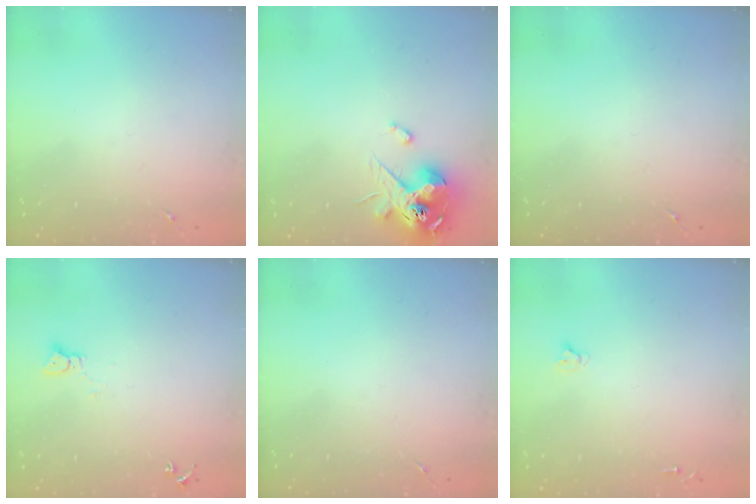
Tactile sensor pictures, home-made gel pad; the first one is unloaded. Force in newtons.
{"total": 13.4, "press": 13.3, "slide": 1.4}
{"total": 0.0}
{"total": 3.2, "press": 3.2, "slide": 0.1}
{"total": 0.0}
{"total": 2.4, "press": 2.4, "slide": 0.2}